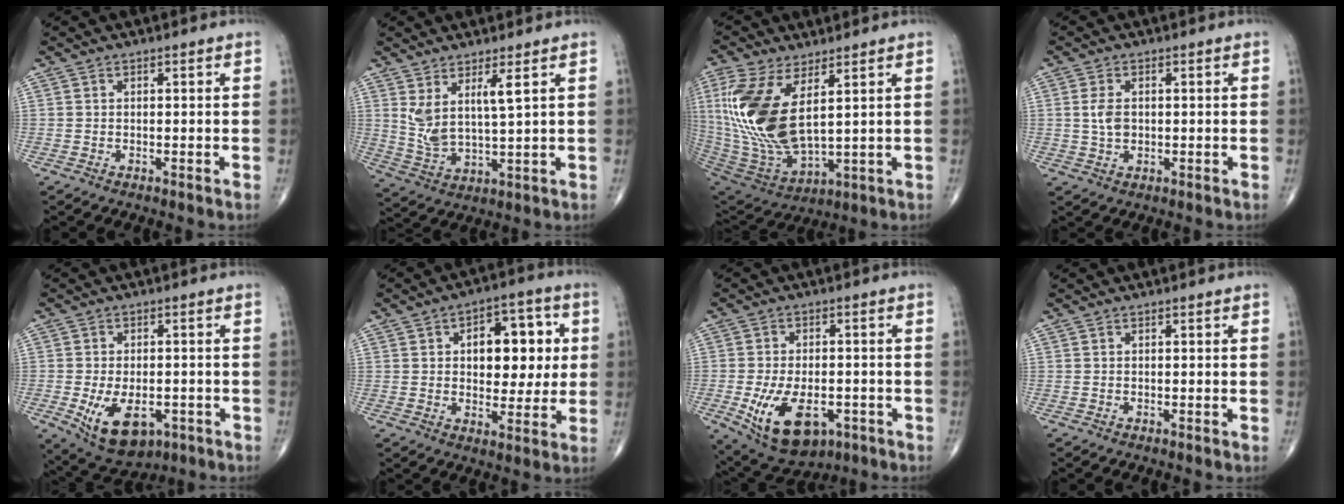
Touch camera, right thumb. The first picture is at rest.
{"total": 7.5, "force": [3.4, 1.7, 6.4], "torque": [-0.135, -0.034, 0.073]}
{"total": 19.4, "force": [5.1, 8.9, 16.4], "torque": [-0.361, -0.031, 0.112]}
{"total": 3.6, "force": [0.3, 2.3, 2.8], "torque": [-0.053, -0.001, 0.007]}
{"total": 11.5, "force": [-3.9, 6.7, 8.4], "torque": [-0.130, 0.003, -0.044]}
{"total": 13.6, "force": [2.4, 8.0, 10.7], "torque": [-0.096, 0.007, 0.034]}
{"total": 13.8, "force": [-4.8, 7.9, 10.2], "torque": [-0.169, 0.006, -0.060]}
{"total": 0.0}